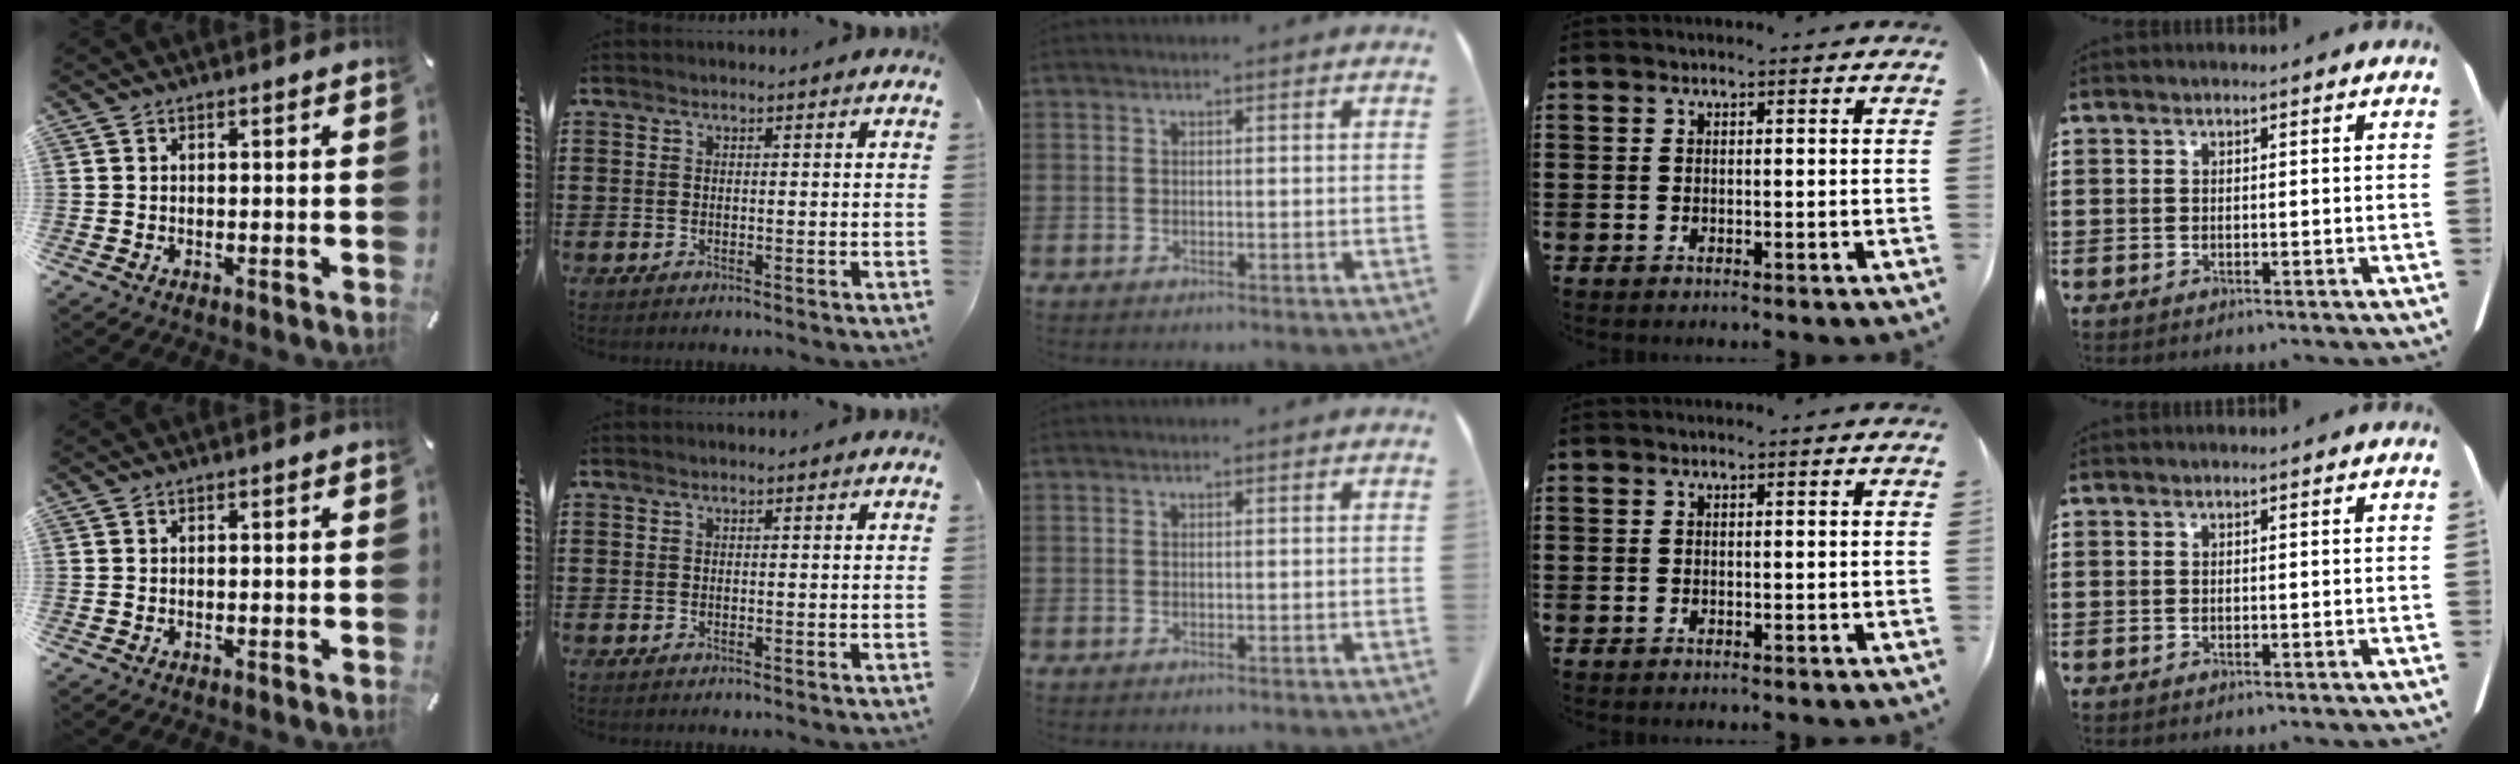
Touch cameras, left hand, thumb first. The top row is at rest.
{}